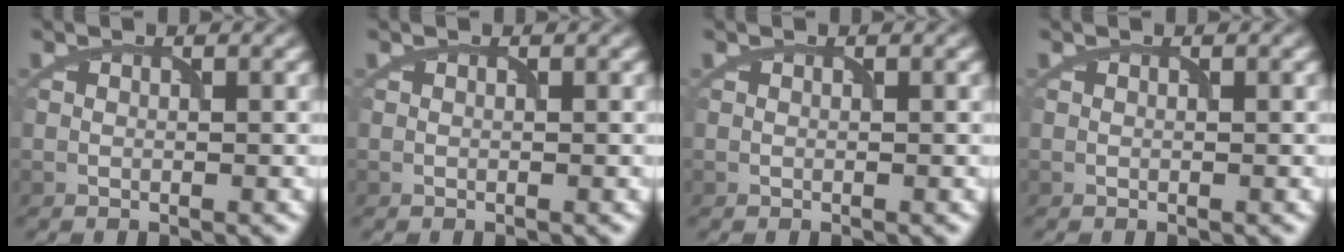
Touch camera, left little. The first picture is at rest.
{"total": 0.0}
{"total": 0.0}
{"total": 0.0}